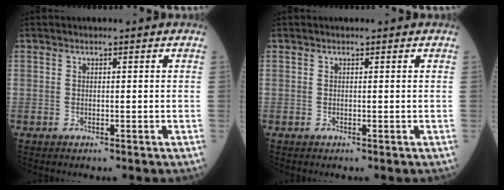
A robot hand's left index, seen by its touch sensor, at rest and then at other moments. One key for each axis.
{"total": 0.0}